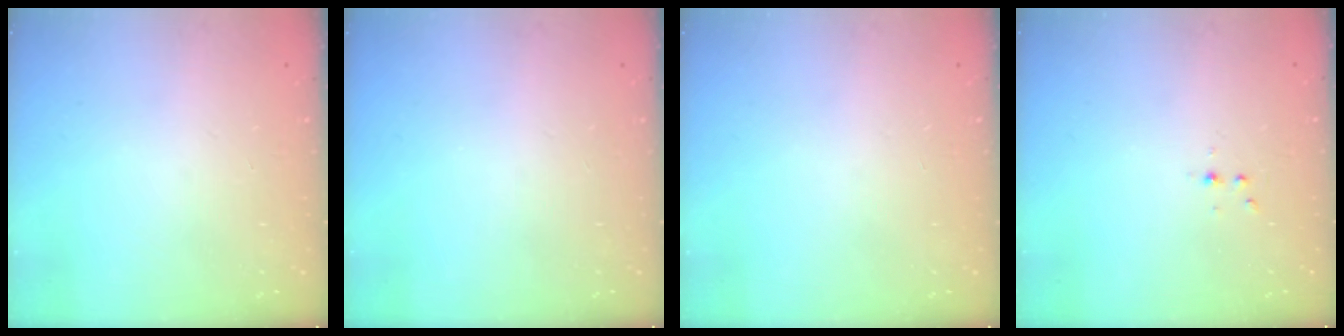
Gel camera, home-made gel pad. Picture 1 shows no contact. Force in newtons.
{"total": 0.0}
{"total": 0.0}
{"total": 2.7, "press": 2.3, "slide": 1.4}